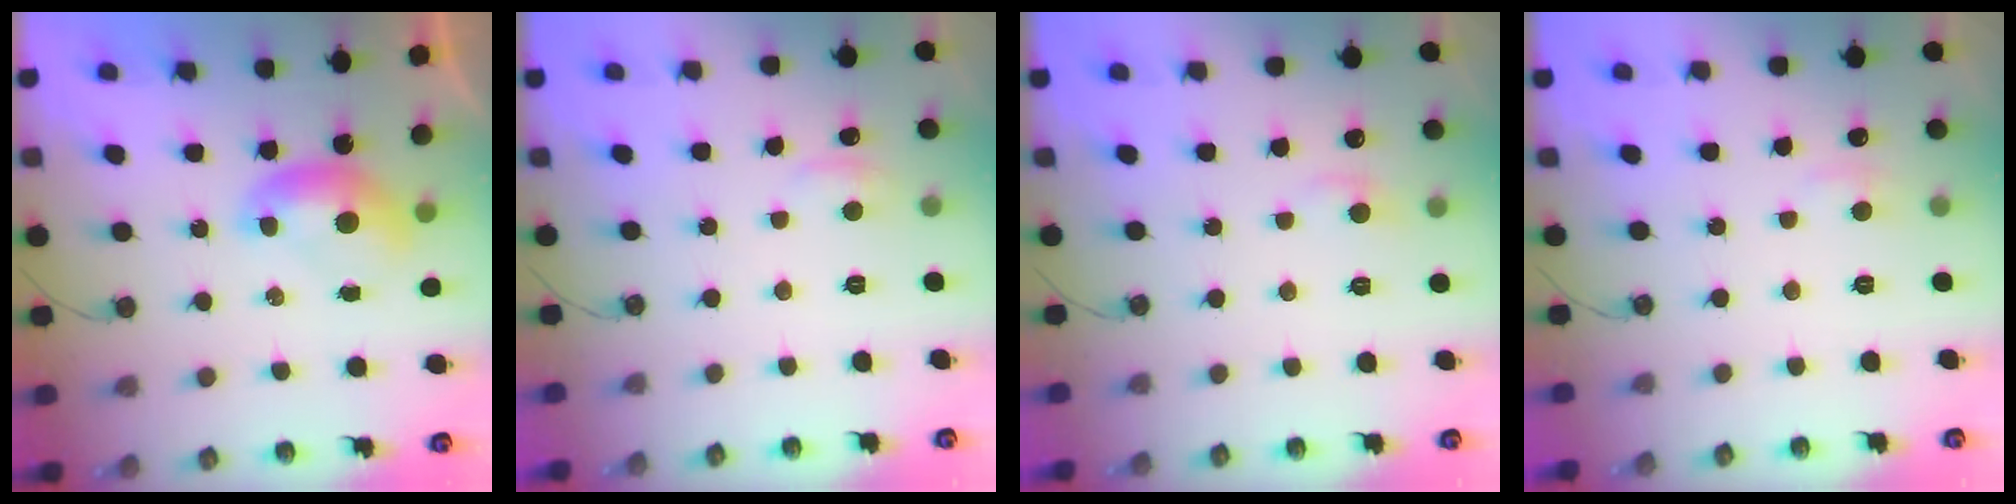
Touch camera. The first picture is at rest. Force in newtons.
{"total": 2.5, "press": 2.5, "slide": 0.5}
{"total": 1.5, "press": 1.2, "slide": 0.9}
{"total": 2.4, "press": 2.3, "slide": 0.2}